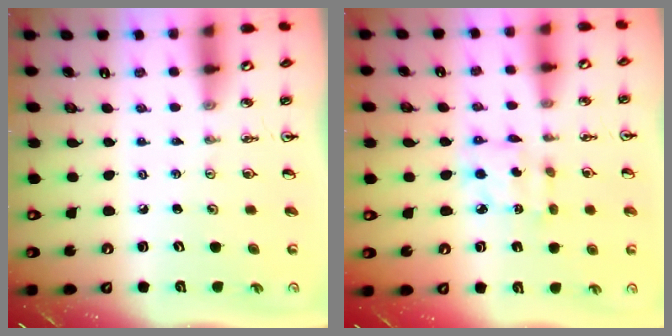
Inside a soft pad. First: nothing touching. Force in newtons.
{"total": 5.1, "press": 5.1, "slide": 0.2}